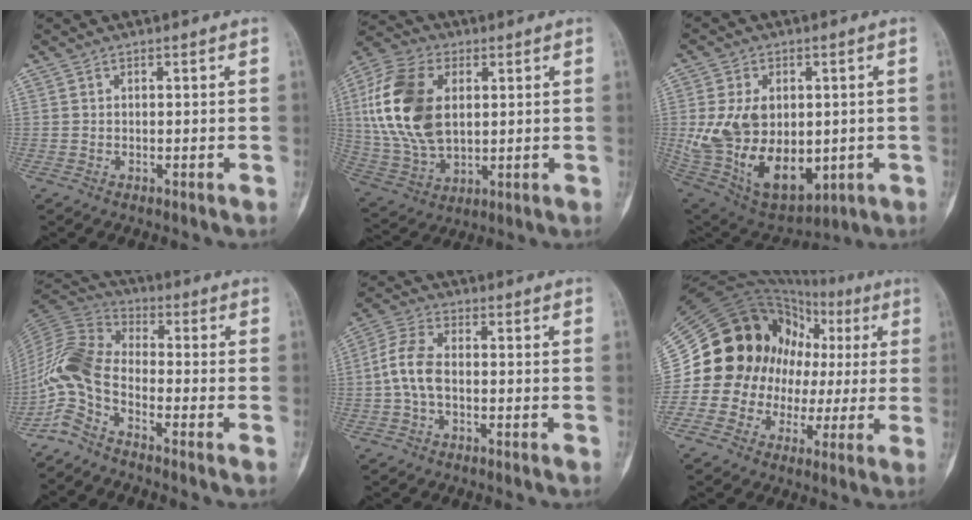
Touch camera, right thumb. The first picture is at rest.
{"total": 19.1, "force": [3.4, 11.9, 14.6], "torque": [-0.295, -0.002, 0.067]}
{"total": 20.2, "force": [-0.4, 13.1, 15.4], "torque": [-0.270, -0.008, 0.027]}
{"total": 9.4, "force": [-4.8, 4.2, 6.9], "torque": [-0.150, 0.052, -0.120]}
{"total": 6.9, "force": [-0.9, 3.9, 5.6], "torque": [-0.127, 0.021, -0.025]}
{"total": 24.5, "force": [1.6, 20.6, 13.1], "torque": [-0.186, 0.089, 0.035]}